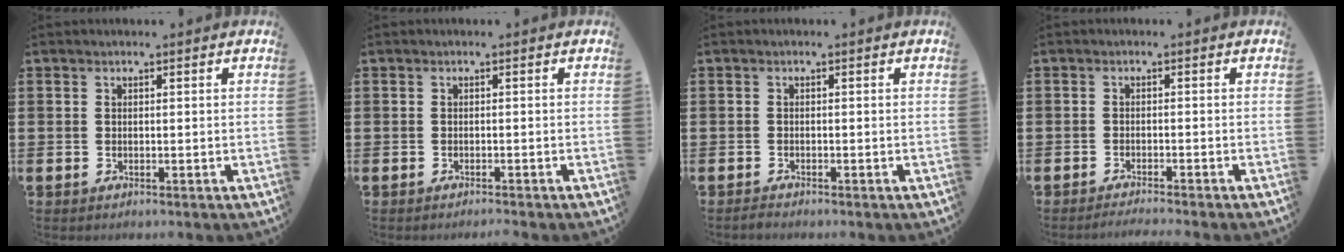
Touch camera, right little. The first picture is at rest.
{"total": 0.5, "force": [-0.5, -0.1, 0.1], "torque": [0.000, -0.002, -0.011]}
{"total": 0.6, "force": [-0.6, 0.1, 0.2], "torque": [-0.005, -0.002, -0.012]}
{"total": 1.2, "force": [-1.1, -0.3, 0.3], "torque": [-0.003, -0.001, -0.022]}